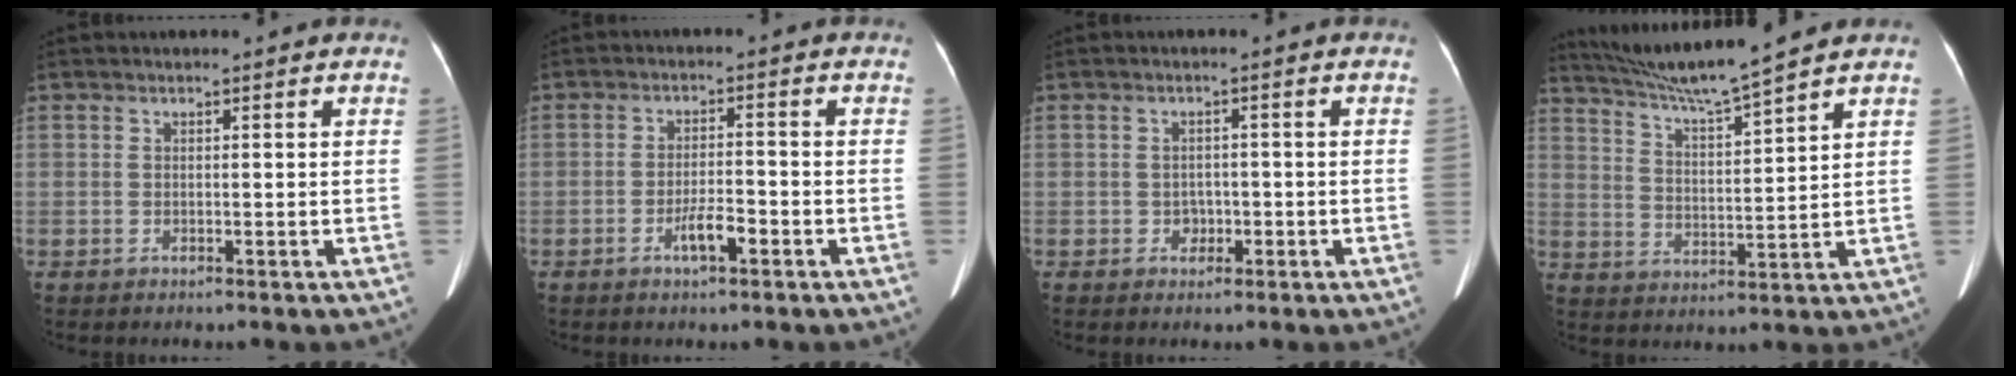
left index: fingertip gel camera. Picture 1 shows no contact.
{"total": 3.8, "force": [-2.2, 0.8, 3.0], "torque": [-0.058, -0.001, -0.038]}
{"total": 1.9, "force": [-0.9, 1.5, 0.6], "torque": [-0.007, 0.003, -0.011]}
{"total": 10.3, "force": [9.2, -1.7, 4.4], "torque": [-0.082, 0.004, 0.168]}